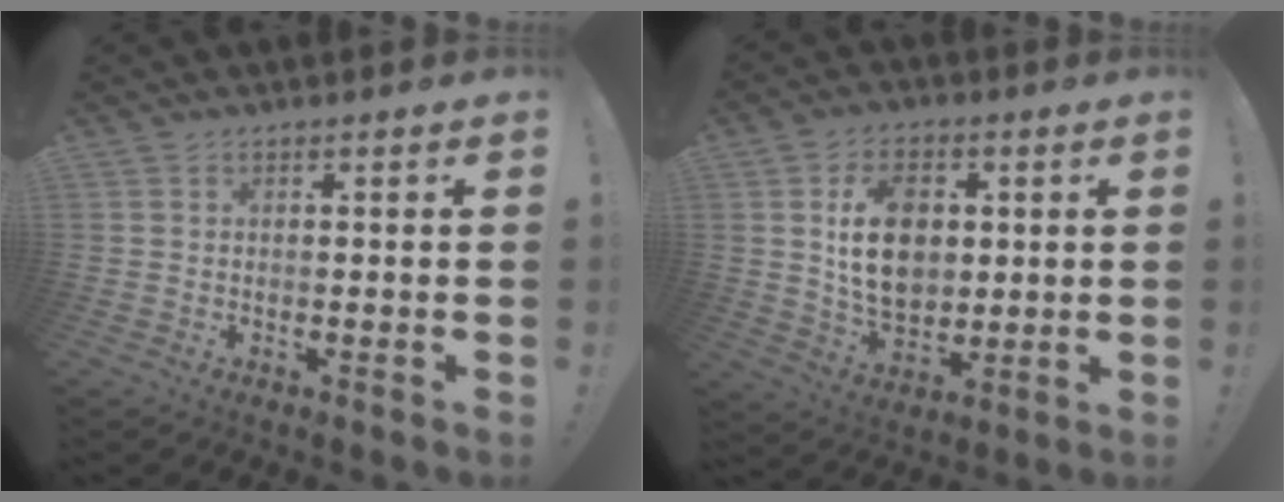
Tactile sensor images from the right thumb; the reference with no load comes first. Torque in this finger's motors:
{"motor_torque": [-0.07, 0.85, 0.06, -0.01, 0.12]}